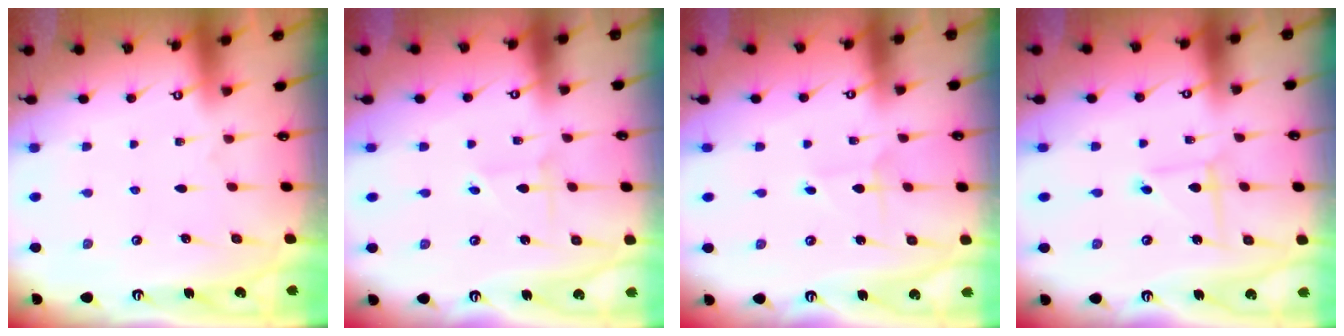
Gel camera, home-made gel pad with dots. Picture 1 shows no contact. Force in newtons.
{"total": 1.0, "press": 1.0, "slide": 0.1}
{"total": 2.1, "press": 2.1, "slide": 0.2}
{"total": 2.4, "press": 2.4, "slide": 0.2}